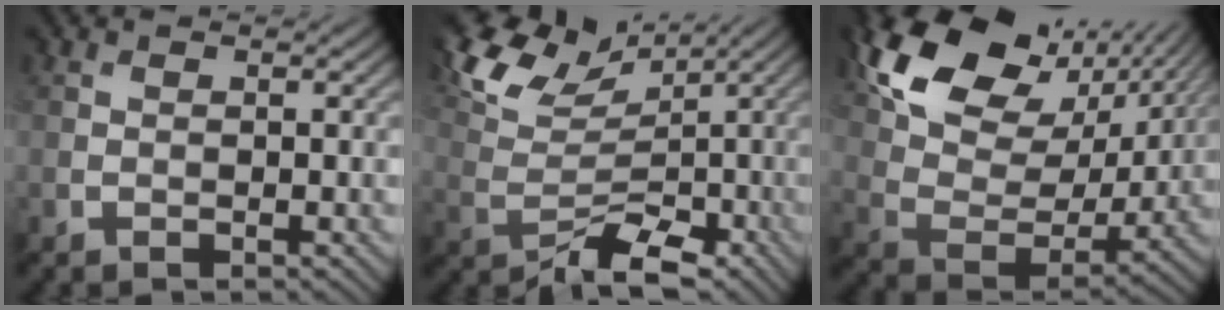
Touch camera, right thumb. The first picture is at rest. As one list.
[{"total": 8.4, "force": [1.9, 5.1, 6.5], "torque": [-0.119, 0.005, 0.036]}, {"total": 16.0, "force": [9.1, 9.0, 9.6], "torque": [-0.214, 0.023, 0.167]}]